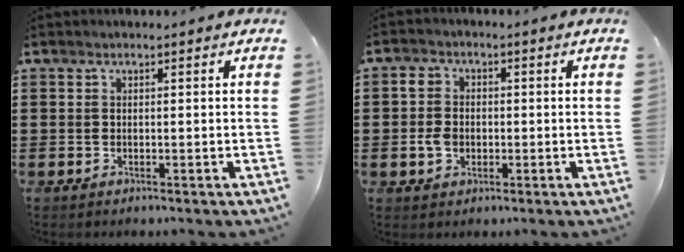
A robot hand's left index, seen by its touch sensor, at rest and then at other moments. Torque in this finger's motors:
{"motor_torque": [-0.02, 0.57, -0.63, -0.21]}